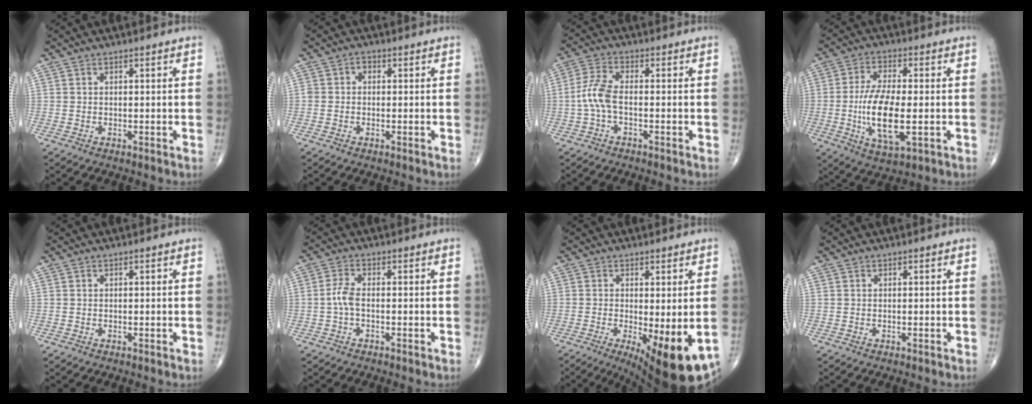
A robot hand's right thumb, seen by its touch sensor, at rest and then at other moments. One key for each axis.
{"total": 1.5, "fx": 0.0, "fy": 1.3, "fz": 0.8, "tx": -0.001, "ty": 0.005, "tz": -0.007}
{"total": 5.3, "fx": -1.2, "fy": 2.1, "fz": 4.8, "tx": -0.117, "ty": 0.014, "tz": -0.031}
{"total": 12.7, "fx": -1.9, "fy": 4.9, "fz": 11.5, "tx": -0.224, "ty": -0.005, "tz": -0.031}
{"total": 0.0}
{"total": 2.9, "fx": -0.7, "fy": 1.1, "fz": 2.6, "tx": -0.060, "ty": 0.003, "tz": -0.017}
{"total": 13.6, "fx": -4.3, "fy": 4.1, "fz": 12.2, "tx": -0.146, "ty": -0.019, "tz": -0.050}
{"total": 0.0}